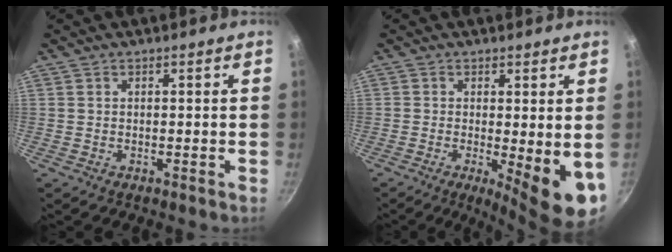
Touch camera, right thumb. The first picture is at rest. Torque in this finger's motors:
{"motor_torque": [0.10, 1.23, 0.09, -0.06, 0.30]}